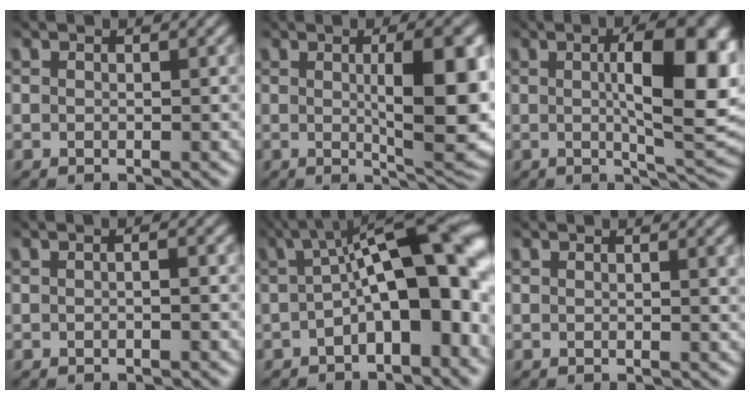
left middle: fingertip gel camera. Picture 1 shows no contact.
{"total": 9.4, "force": [0.6, 2.3, 9.1], "torque": [-0.115, -0.003, 0.014]}
{"total": 11.1, "force": [1.3, 3.2, 10.6], "torque": [-0.140, 0.004, 0.022]}
{"total": 0.9, "force": [-0.2, 0.1, 0.8], "torque": [-0.014, 0.000, -0.006]}
{"total": 12.2, "force": [-0.1, 4.3, 11.4], "torque": [-0.149, 0.029, -0.016]}
{"total": 1.0, "force": [0.2, 0.2, 0.9], "torque": [-0.011, -0.001, 0.003]}